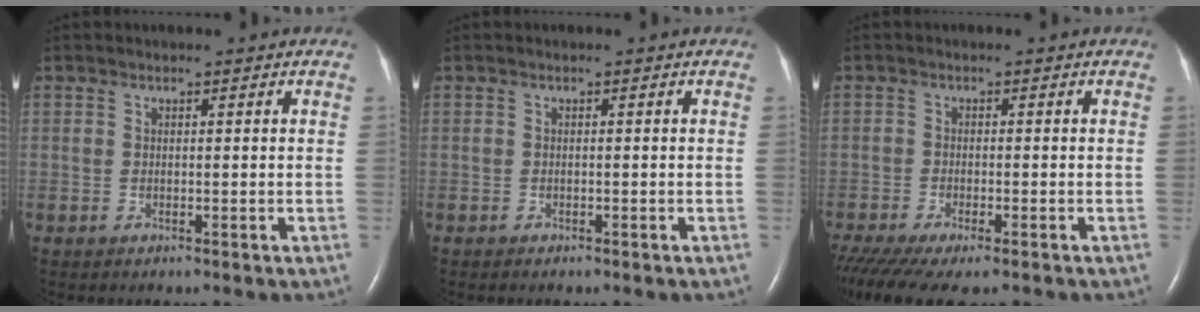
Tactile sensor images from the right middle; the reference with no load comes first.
{"total": 0.0}
{"total": 10.8, "force": [-8.4, 2.5, 6.3], "torque": [-0.111, -0.018, -0.131]}